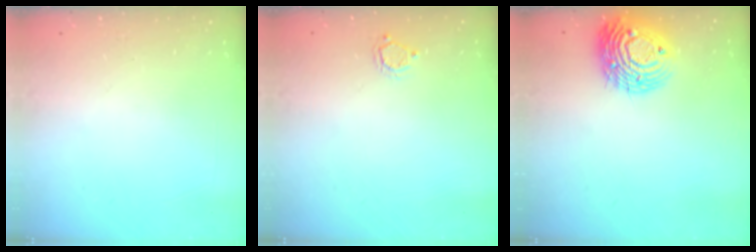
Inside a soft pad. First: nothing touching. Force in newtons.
{"total": 2.8, "press": 2.8, "slide": 0.3}
{"total": 14.7, "press": 14.6, "slide": 1.9}